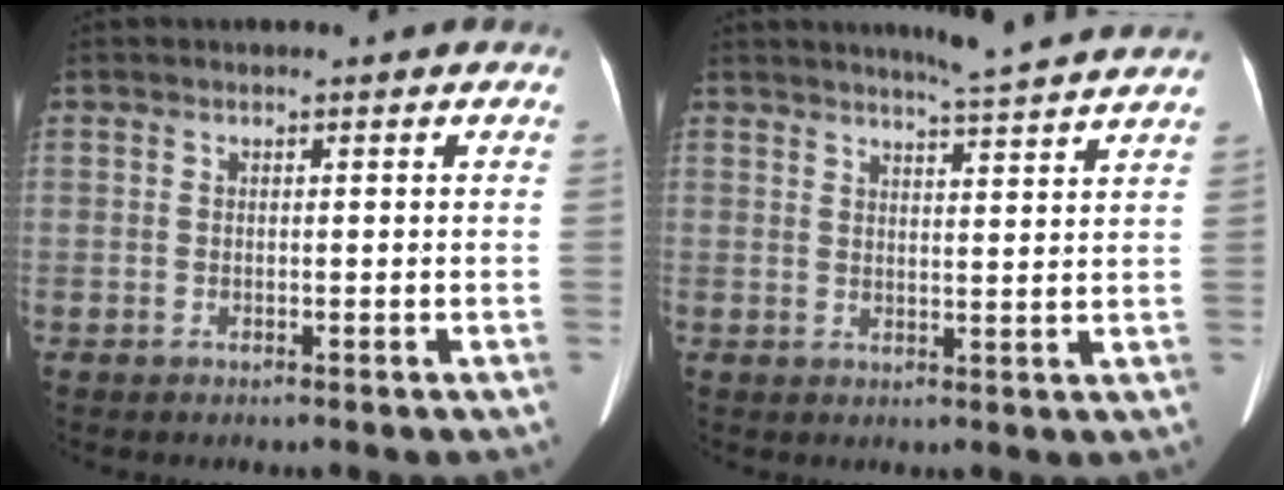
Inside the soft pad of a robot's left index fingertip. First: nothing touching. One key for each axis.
{"total": 7.6, "fx": 7.1, "fy": -1.1, "fz": 2.6, "tx": -0.046, "ty": -0.001, "tz": 0.087}